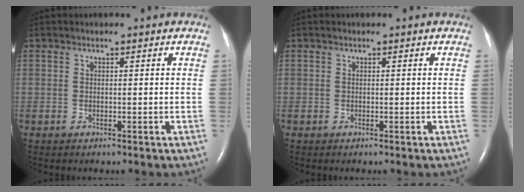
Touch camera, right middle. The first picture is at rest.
{"total": 0.0}